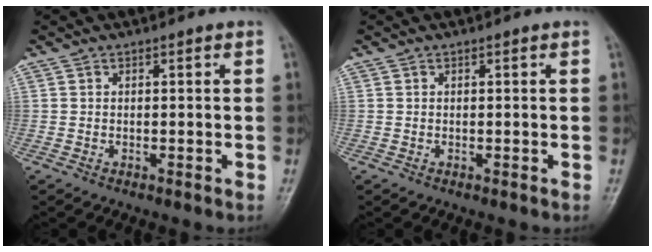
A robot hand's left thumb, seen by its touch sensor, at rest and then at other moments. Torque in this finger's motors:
{"motor_torque": [-0.01, 0.01, -0.10, 0.10, 0.00]}